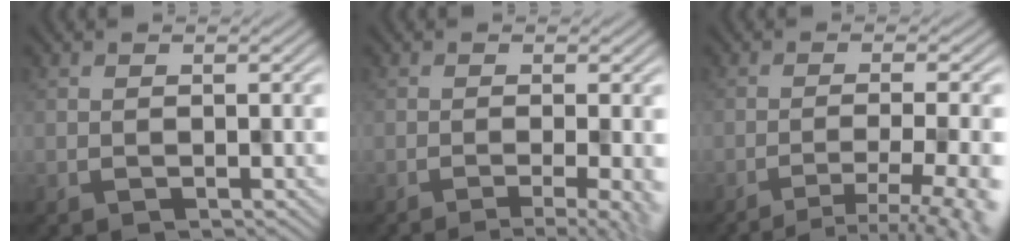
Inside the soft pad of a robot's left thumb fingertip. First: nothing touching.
{"total": 5.5, "force": [-2.4, 1.4, 4.7], "torque": [-0.046, 0.003, -0.021]}
{"total": 8.4, "force": [-5.3, 1.5, 6.4], "torque": [-0.088, 0.007, -0.065]}